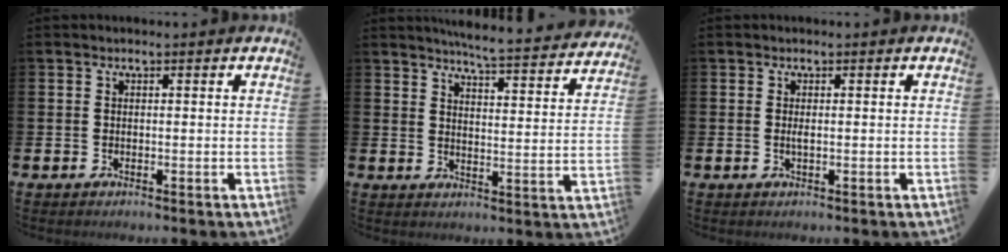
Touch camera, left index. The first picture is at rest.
{"total": 6.0, "force": [5.8, -0.3, 1.5], "torque": [-0.034, -0.047, 0.096]}
{"total": 0.7, "force": [0.0, 0.1, 0.7], "torque": [-0.018, 0.001, 0.002]}